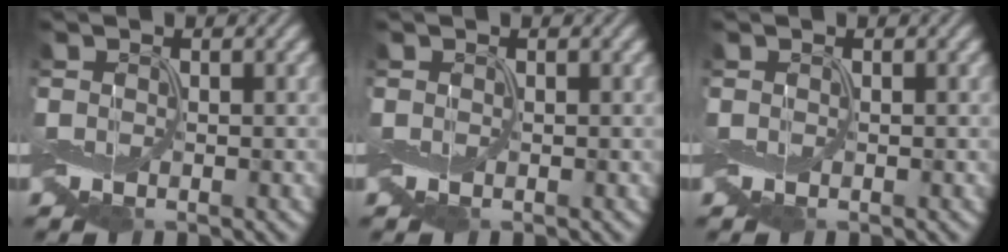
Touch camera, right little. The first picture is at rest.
{"total": 0.0}
{"total": 0.0}